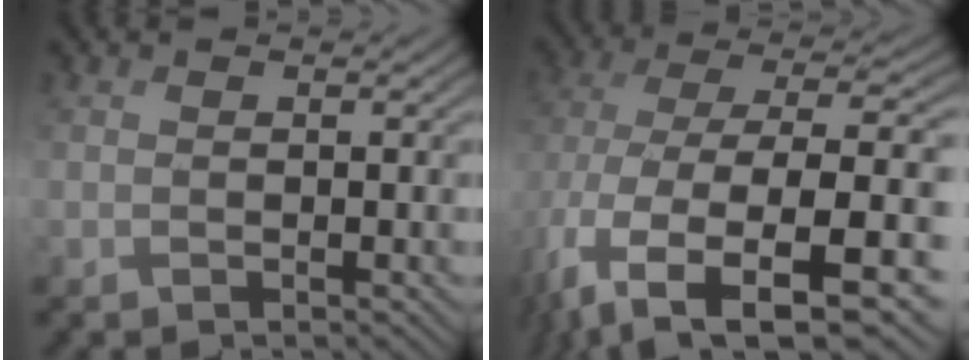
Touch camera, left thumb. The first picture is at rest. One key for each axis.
{"total": 14.8, "fx": -5.0, "fy": 7.7, "fz": 11.7, "tx": -0.284, "ty": -0.025, "tz": -0.073}